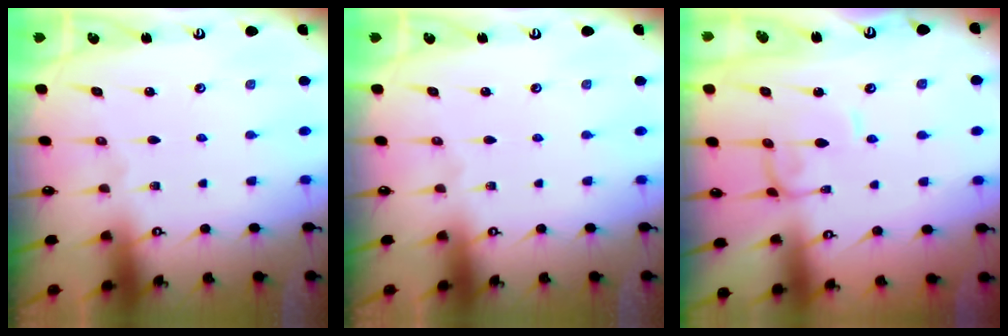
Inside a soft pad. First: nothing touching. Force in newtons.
{"total": 0.0}
{"total": 0.9, "press": 0.9, "slide": 0.4}